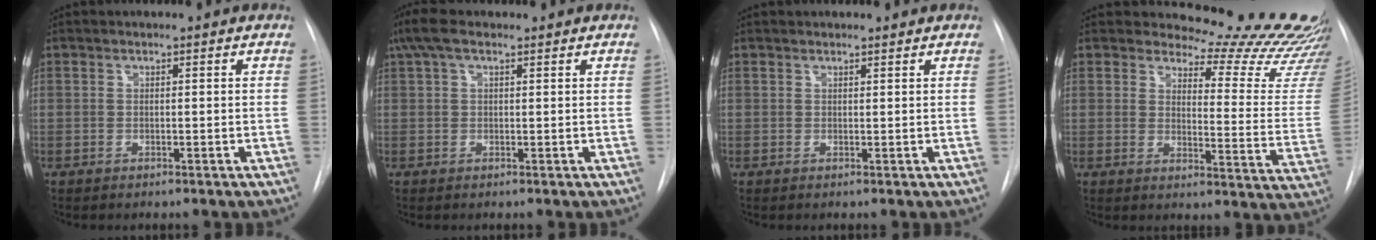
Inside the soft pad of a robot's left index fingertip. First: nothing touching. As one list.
[{"total": 4.4, "force": [2.7, 1.5, 3.2], "torque": [-0.077, 0.039, 0.054]}, {"total": 0.6, "force": [0.6, 0.2, 0.0], "torque": [-0.004, 0.006, 0.010]}, {"total": 20.7, "force": [20.1, 2.8, 4.0], "torque": [-0.027, -0.160, 0.204]}]